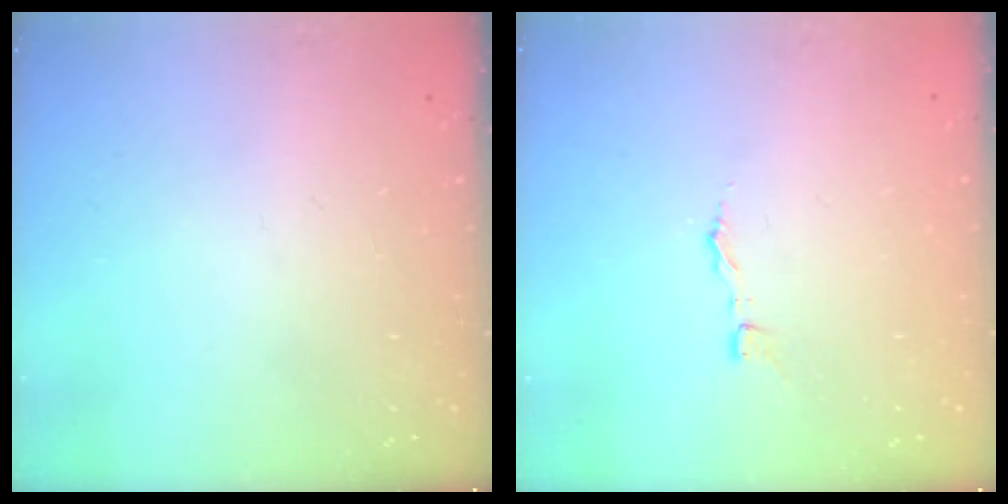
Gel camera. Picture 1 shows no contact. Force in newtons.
{"total": 2.9, "press": 2.9, "slide": 0.3}